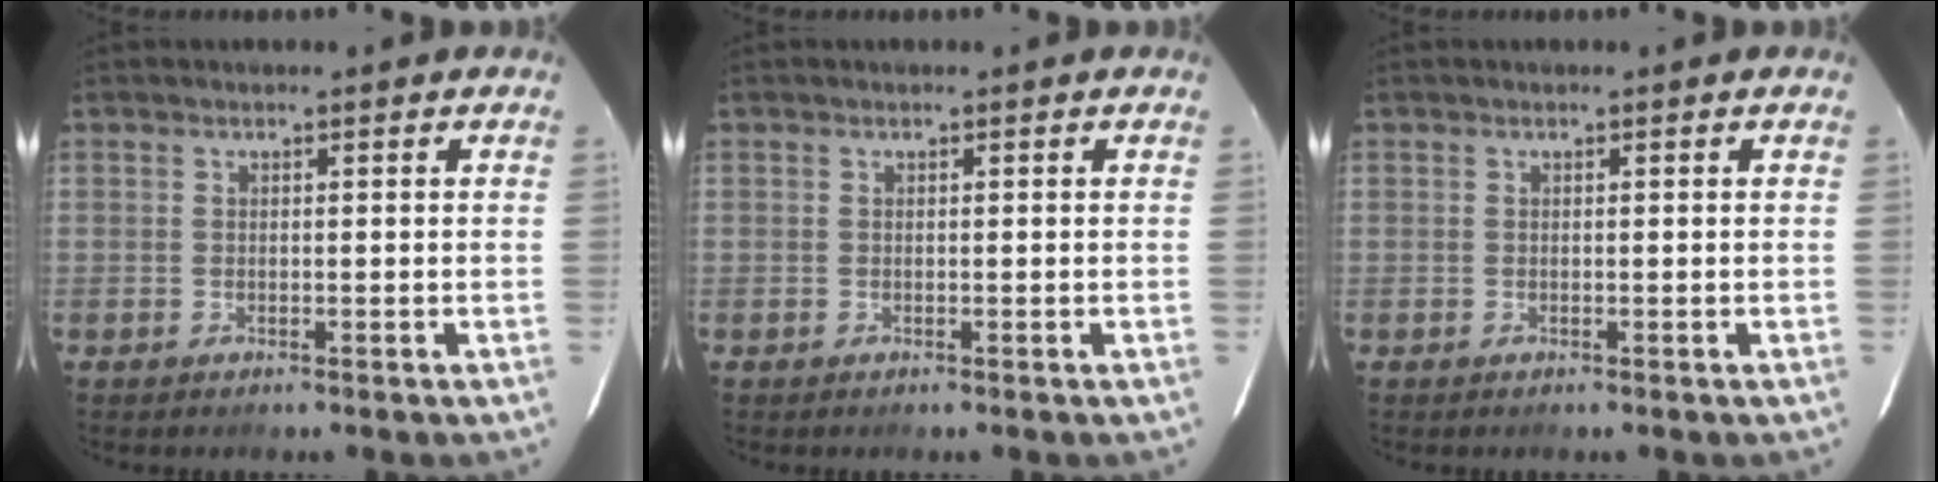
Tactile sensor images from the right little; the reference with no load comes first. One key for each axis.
{"total": 0.0}
{"total": 0.0}